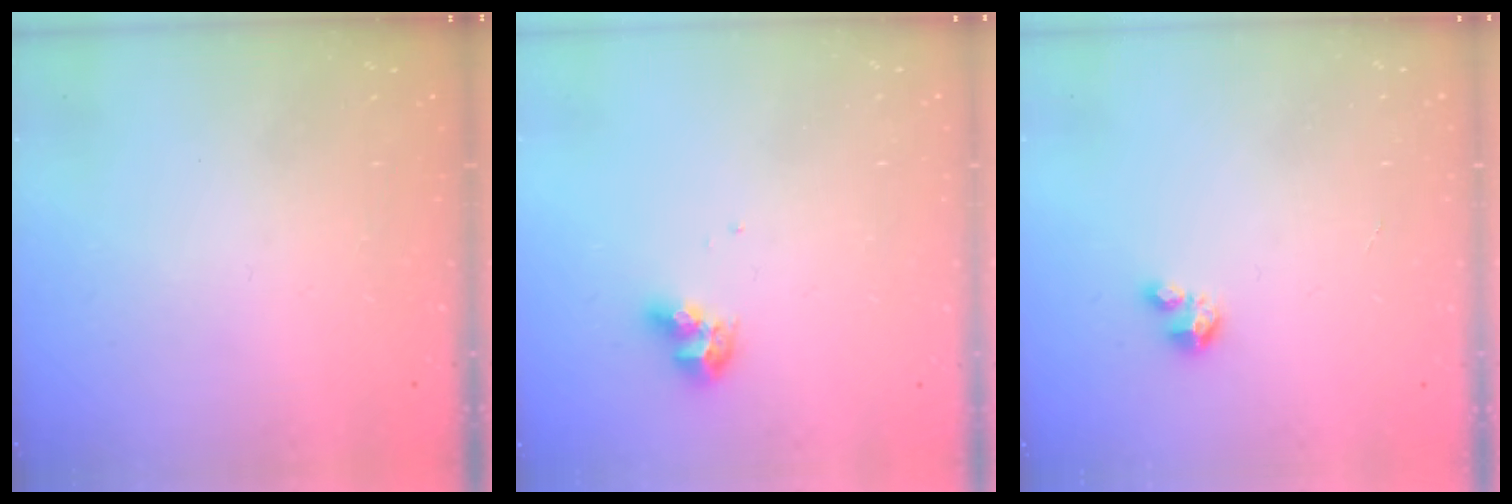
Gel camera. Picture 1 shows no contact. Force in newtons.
{"total": 8.1, "press": 8.1, "slide": 0.8}
{"total": 1.9, "press": 1.9, "slide": 0.1}